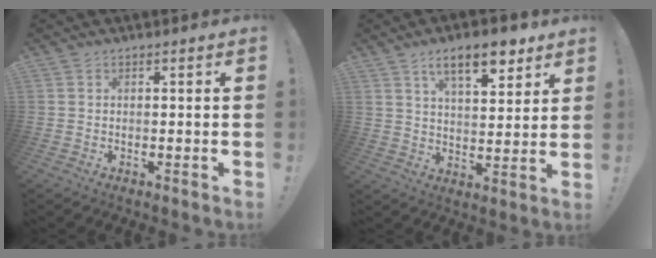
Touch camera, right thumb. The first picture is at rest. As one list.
[{"total": 12.1, "force": [7.2, 4.4, 8.7], "torque": [-0.124, -0.033, 0.120]}]